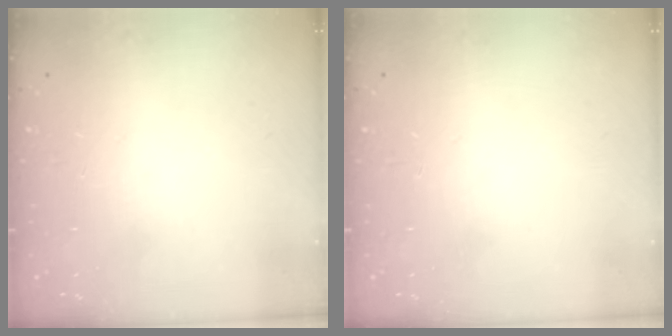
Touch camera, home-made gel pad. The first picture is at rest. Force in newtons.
{"total": 0.0}